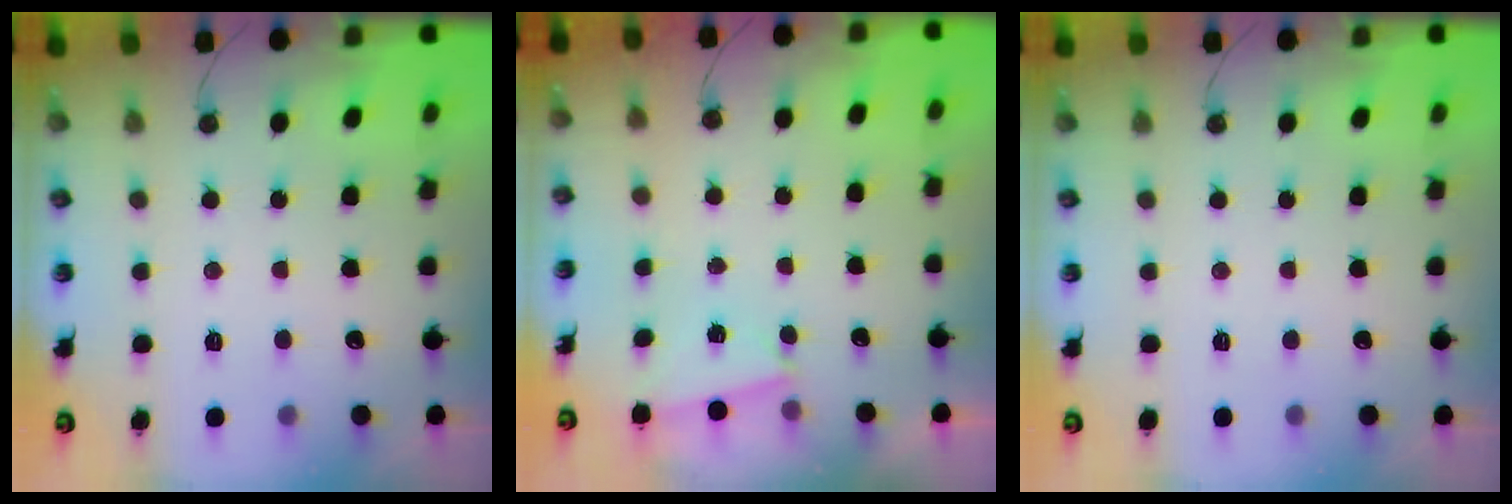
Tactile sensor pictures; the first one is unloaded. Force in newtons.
{"total": 1.2, "press": 1.1, "slide": 0.5}
{"total": 1.3, "press": 0.5, "slide": 1.2}